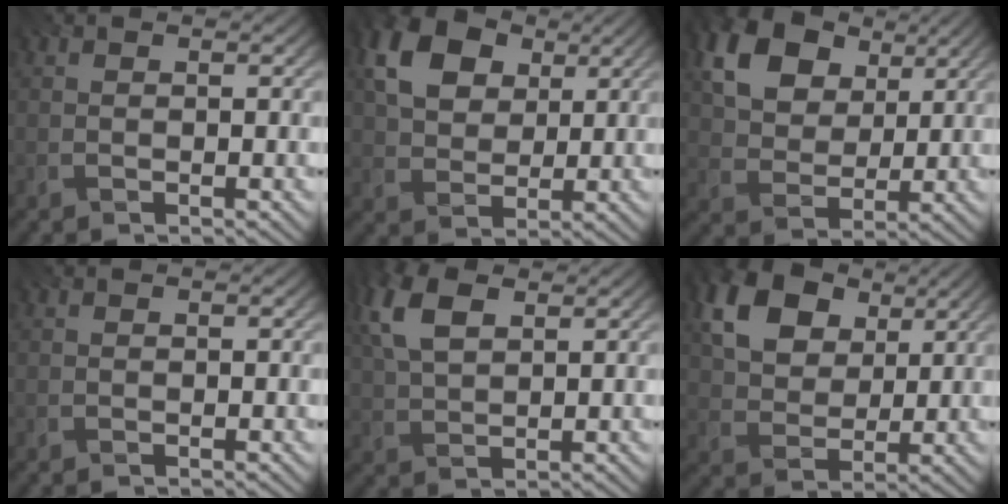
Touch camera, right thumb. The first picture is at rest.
{"total": 11.4, "force": [4.5, 7.9, 6.9], "torque": [-0.164, 0.021, 0.069]}
{"total": 15.5, "force": [7.4, 10.6, 8.5], "torque": [-0.200, 0.026, 0.146]}
{"total": 0.0}
{"total": 8.0, "force": [3.1, 4.2, 6.1], "torque": [-0.167, 0.016, 0.061]}
{"total": 13.8, "force": [6.4, 9.3, 7.9], "torque": [-0.186, 0.019, 0.117]}